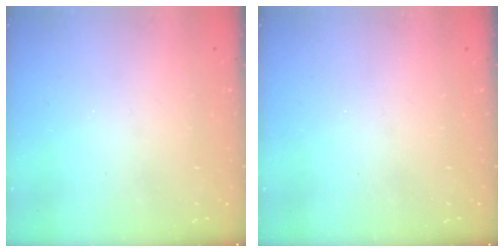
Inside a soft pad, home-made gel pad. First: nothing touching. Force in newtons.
{"total": 0.0}